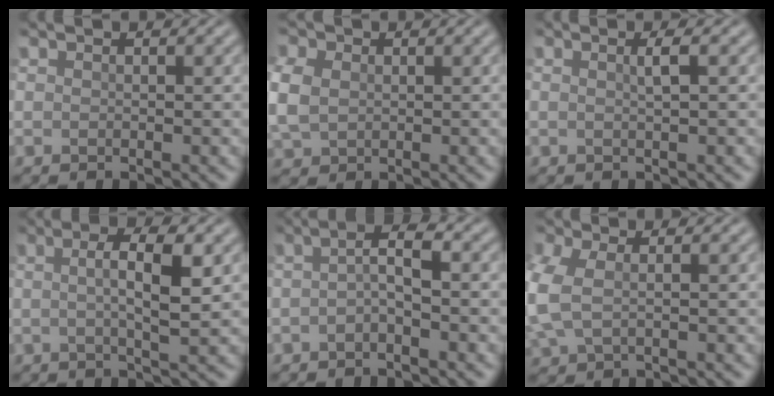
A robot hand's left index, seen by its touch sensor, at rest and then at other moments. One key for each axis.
{"total": 4.1, "fx": 0.3, "fy": 3.3, "fz": 2.4, "tx": -0.083, "ty": 0.005, "tz": 0.007}
{"total": 1.2, "fx": 0.0, "fy": 0.3, "fz": 1.2, "tx": -0.021, "ty": 0.002, "tz": -0.005}
{"total": 4.3, "fx": 0.3, "fy": 1.0, "fz": 4.2, "tx": -0.071, "ty": 0.004, "tz": 0.001}
{"total": 2.4, "fx": -0.8, "fy": 0.6, "fz": 2.2, "tx": -0.044, "ty": 0.009, "tz": -0.022}
{"total": 4.1, "fx": -0.3, "fy": 2.5, "fz": 3.3, "tx": -0.101, "ty": -0.004, "tz": -0.006}